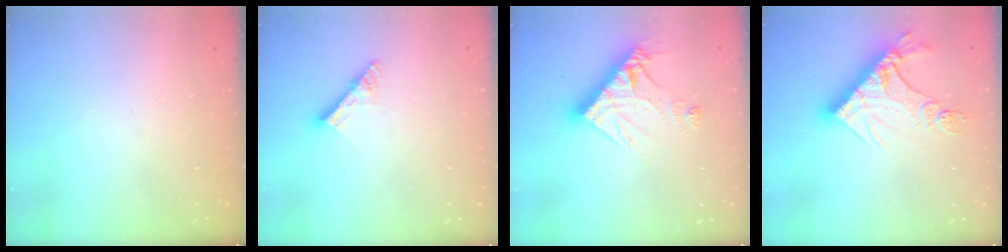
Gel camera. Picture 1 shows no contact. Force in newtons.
{"total": 8.5, "press": 8.4, "slide": 0.8}
{"total": 13.6, "press": 13.5, "slide": 1.2}
{"total": 14.9, "press": 14.8, "slide": 1.7}